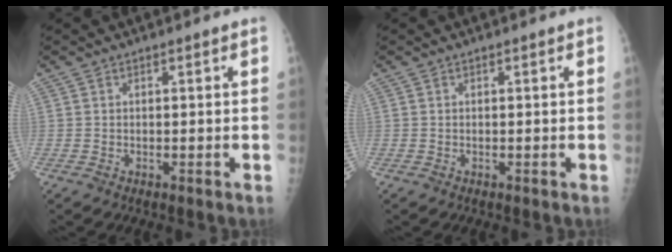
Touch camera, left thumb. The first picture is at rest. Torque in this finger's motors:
{"motor_torque": [-0.16, -0.01, -0.20, -0.13, -0.03]}